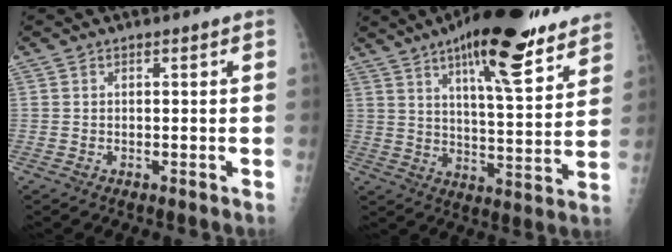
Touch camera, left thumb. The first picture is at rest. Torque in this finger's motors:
{"motor_torque": [0.70, 0.78, 1.72, -1.05, 0.14]}